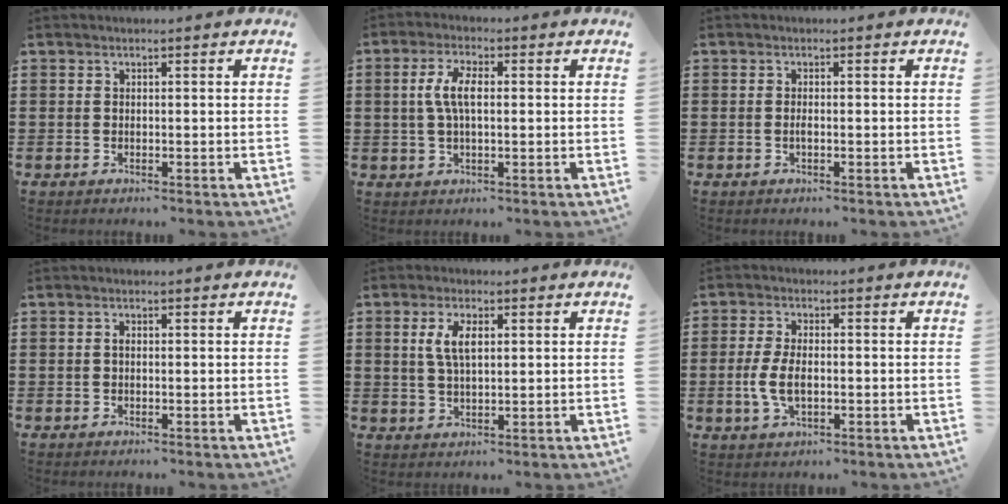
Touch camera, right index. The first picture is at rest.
{"total": 5.5, "force": [0.4, 2.2, 5.1], "torque": [-0.115, 0.002, 0.000]}
{"total": 0.9, "force": [-0.3, 0.1, 0.8], "torque": [-0.017, -0.005, -0.004]}
{"total": 0.6, "force": [0.0, 0.3, 0.6], "torque": [-0.013, -0.001, -0.001]}
{"total": 4.7, "force": [1.3, 1.9, 4.1], "torque": [-0.087, 0.008, 0.020]}
{"total": 5.2, "force": [-0.7, 2.5, 4.5], "torque": [-0.107, -0.006, -0.019]}